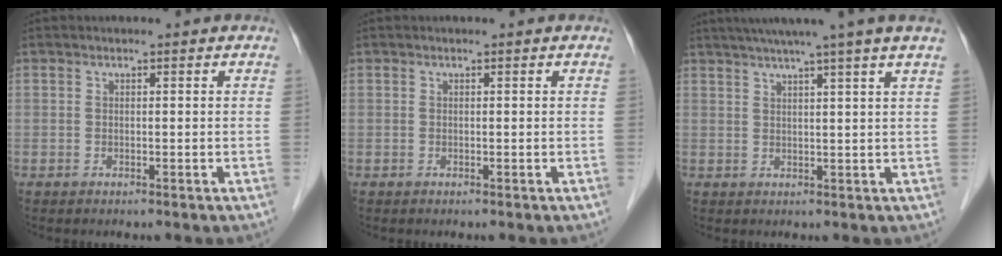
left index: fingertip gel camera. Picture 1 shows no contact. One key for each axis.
{"total": 0.0}
{"total": 9.6, "fx": 7.5, "fy": -1.9, "fz": 5.7, "tx": -0.083, "ty": 0.018, "tz": 0.090}